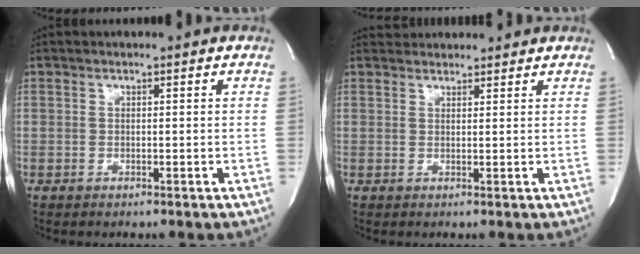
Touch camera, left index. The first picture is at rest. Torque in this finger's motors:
{"motor_torque": [0.35, -0.38, 0.15, 0.04]}